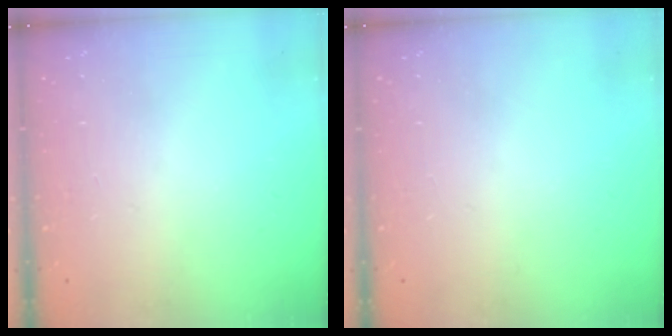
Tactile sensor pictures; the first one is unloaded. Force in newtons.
{"total": 0.0}